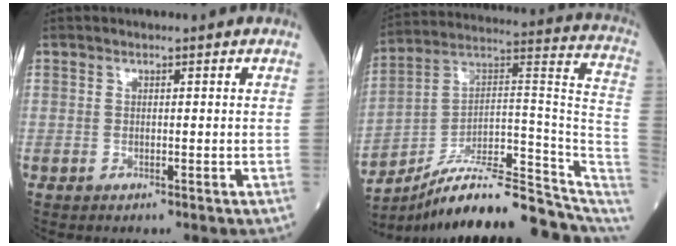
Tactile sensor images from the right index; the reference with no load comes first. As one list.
[{"total": 21.1, "force": [-17.7, 4.3, 10.7], "torque": [-0.104, 0.060, -0.270]}]